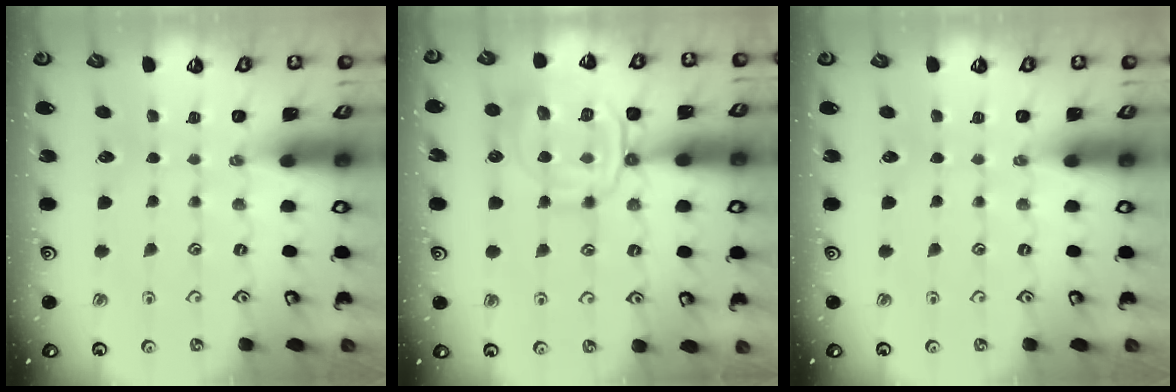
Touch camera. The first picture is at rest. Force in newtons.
{"total": 13.0, "press": 13.0, "slide": 1.4}
{"total": 0.0}